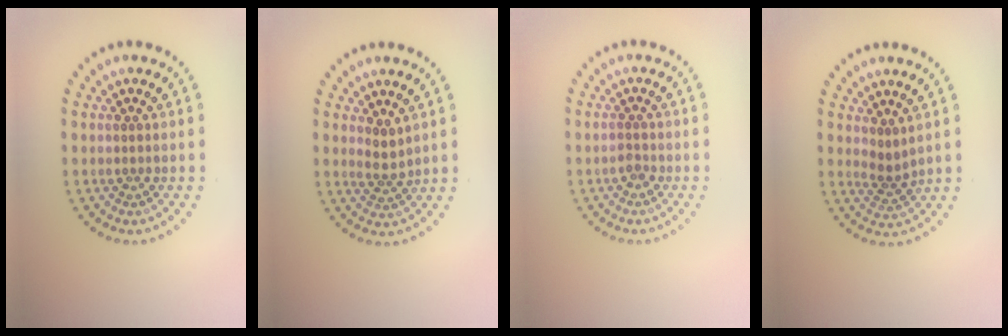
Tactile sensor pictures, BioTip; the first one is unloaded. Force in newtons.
{"total": 1.7, "press": 1.3, "slide": 1.1}
{"total": 0.7, "press": 0.7, "slide": 0.2}
{"total": 1.9, "press": 1.3, "slide": 1.4}